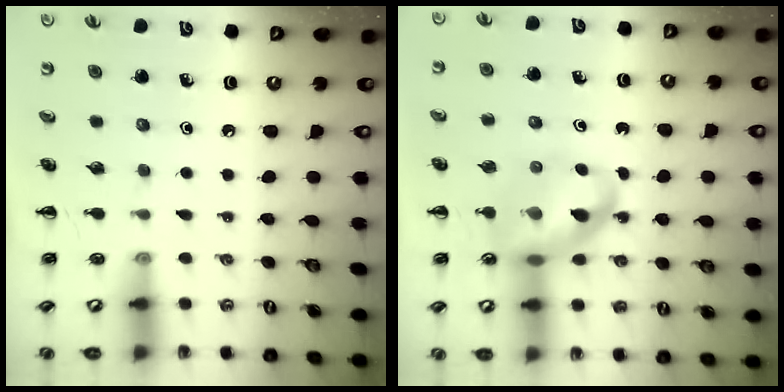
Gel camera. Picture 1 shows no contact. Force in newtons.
{"total": 11.9, "press": 11.5, "slide": 3.3}